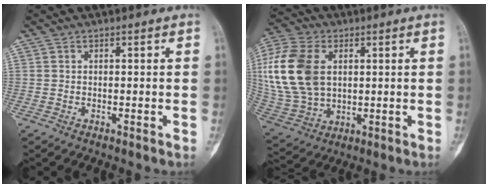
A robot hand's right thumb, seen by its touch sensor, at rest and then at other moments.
{"total": 19.3, "force": [3.3, 13.0, 13.9], "torque": [-0.310, -0.005, 0.071]}